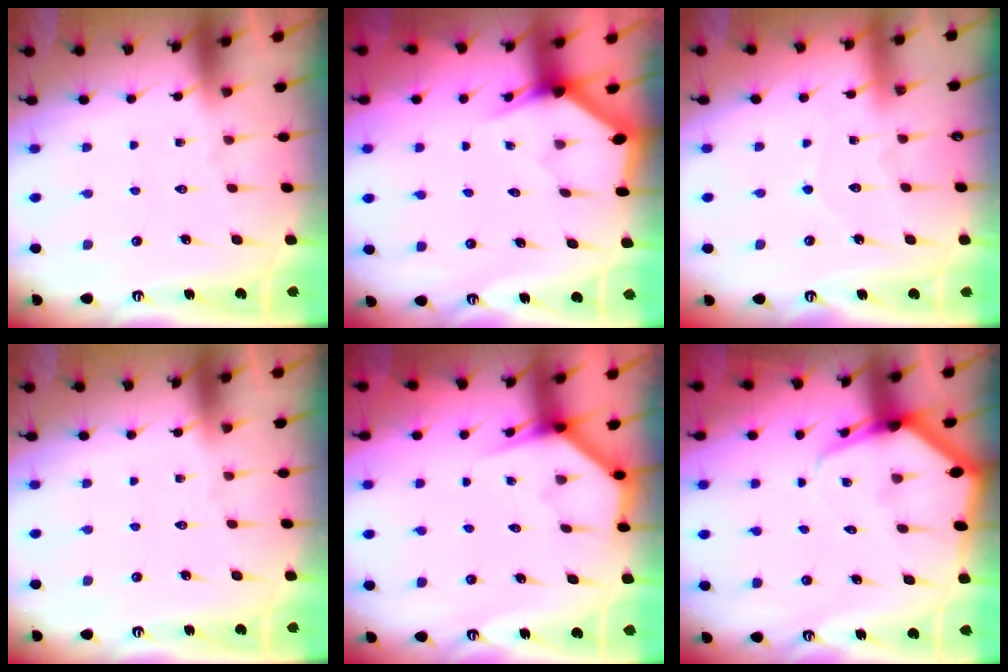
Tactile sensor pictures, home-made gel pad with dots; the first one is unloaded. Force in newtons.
{"total": 3.2, "press": 3.2, "slide": 0.1}
{"total": 3.0, "press": 3.0, "slide": 0.3}
{"total": 0.0}
{"total": 3.9, "press": 3.9, "slide": 0.2}
{"total": 6.1, "press": 6.0, "slide": 0.5}